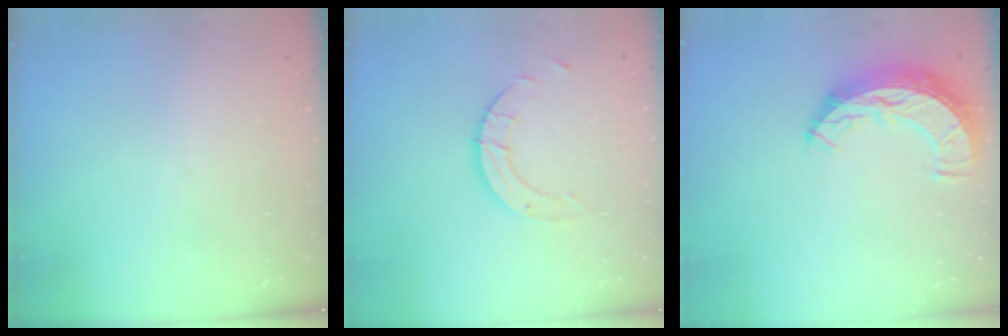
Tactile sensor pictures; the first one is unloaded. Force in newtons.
{"total": 5.6, "press": 5.6, "slide": 0.1}
{"total": 9.6, "press": 9.6, "slide": 0.8}